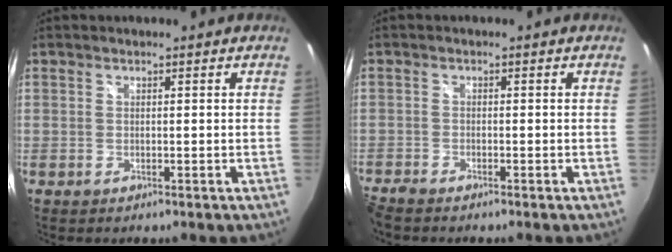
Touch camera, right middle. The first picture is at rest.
{"total": 3.8, "force": [-3.5, 0.6, 1.4], "torque": [-0.047, -0.019, -0.068]}